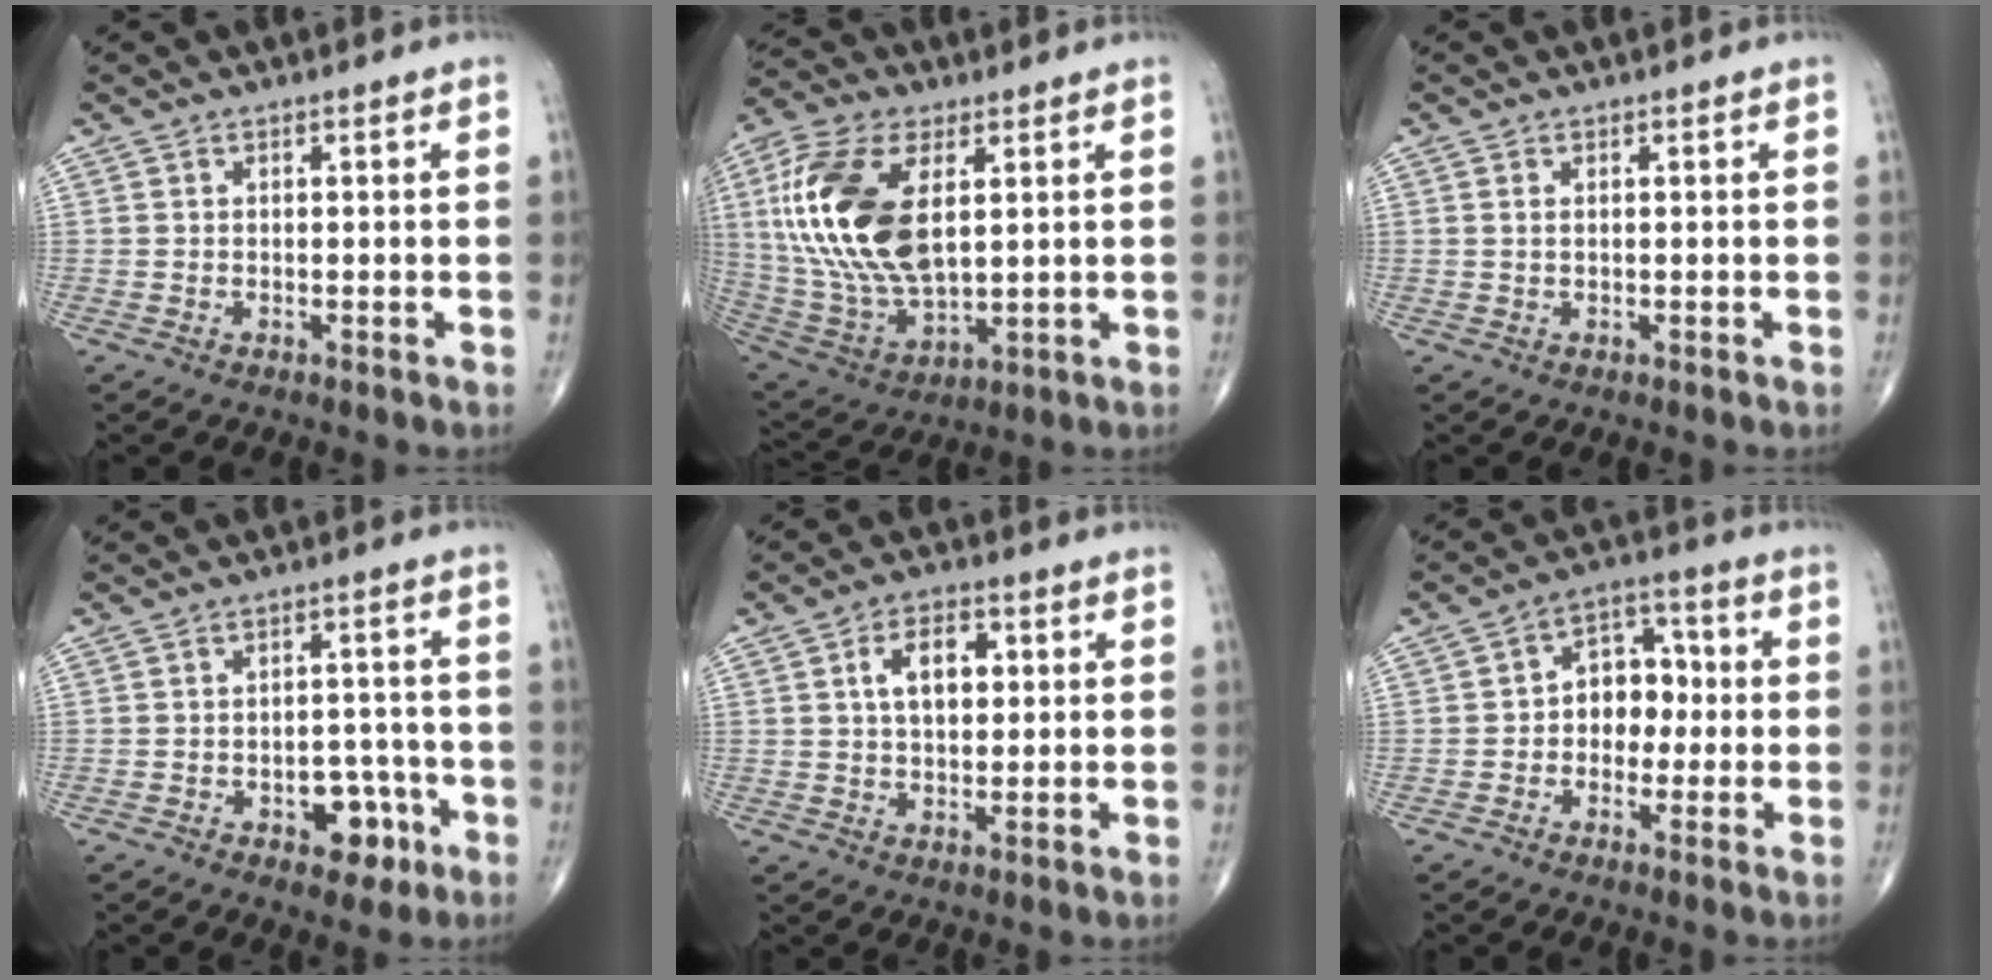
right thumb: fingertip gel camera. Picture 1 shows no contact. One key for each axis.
{"total": 21.7, "fx": 4.6, "fy": 11.3, "fz": 17.9, "tx": -0.377, "ty": -0.018, "tz": 0.087}
{"total": 0.6, "fx": 0.2, "fy": 0.2, "fz": 0.5, "tx": -0.013, "ty": 0.004, "tz": 0.006}
{"total": 7.2, "fx": -3.4, "fy": 4.5, "fz": 4.5, "tx": -0.029, "ty": 0.034, "tz": -0.042}
{"total": 7.7, "fx": 1.7, "fy": 4.6, "fz": 6.0, "tx": -0.083, "ty": 0.008, "tz": 0.026}
{"total": 8.4, "fx": -0.5, "fy": 6.3, "fz": 5.5, "tx": -0.042, "ty": 0.033, "tz": -0.021}